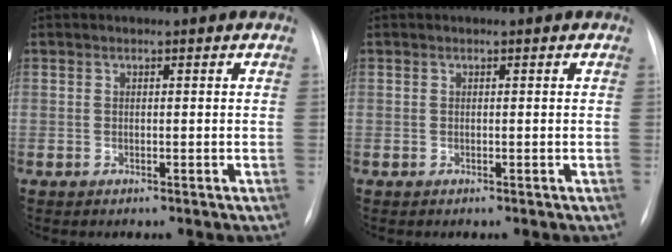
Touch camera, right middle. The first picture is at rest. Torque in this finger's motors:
{"motor_torque": [0.00, 0.00, 0.07, 0.00]}